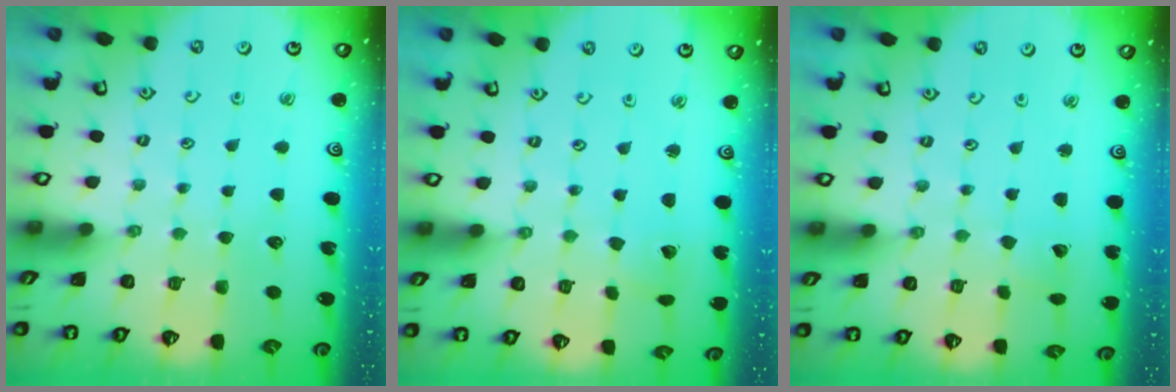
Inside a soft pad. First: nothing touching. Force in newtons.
{"total": 2.3, "press": 2.3, "slide": 0.2}
{"total": 2.3, "press": 2.3, "slide": 0.1}